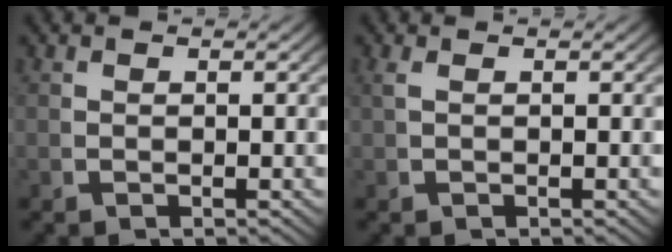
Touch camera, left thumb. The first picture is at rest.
{"total": 0.6, "force": [0.3, -0.1, 0.6], "torque": [-0.018, 0.002, 0.010]}